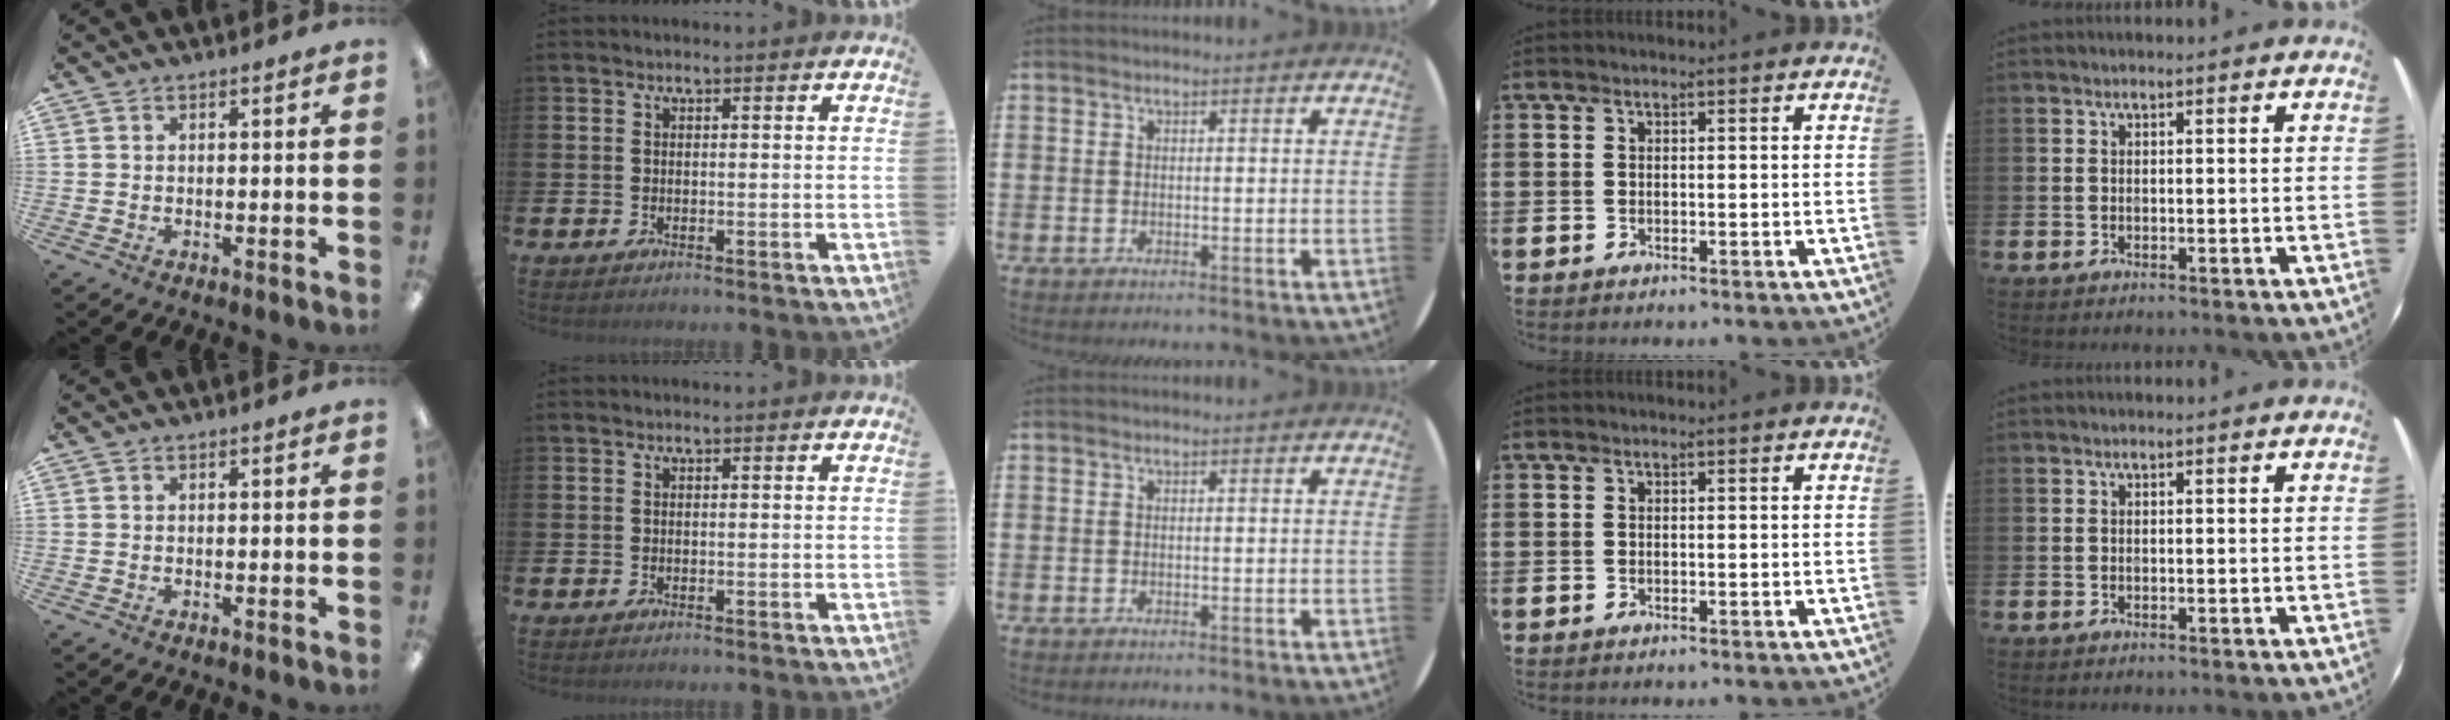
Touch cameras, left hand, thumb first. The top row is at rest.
{}